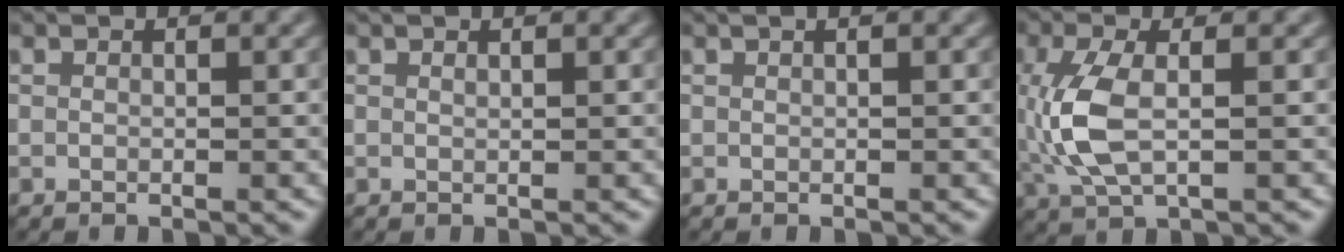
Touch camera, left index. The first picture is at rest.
{"total": 0.5, "force": [0.4, 0.1, 0.3], "torque": [-0.005, 0.002, 0.009]}
{"total": 0.7, "force": [0.4, 0.1, 0.5], "torque": [-0.008, 0.002, 0.004]}
{"total": 5.2, "force": [-0.2, 2.2, 4.8], "torque": [-0.121, -0.001, -0.003]}